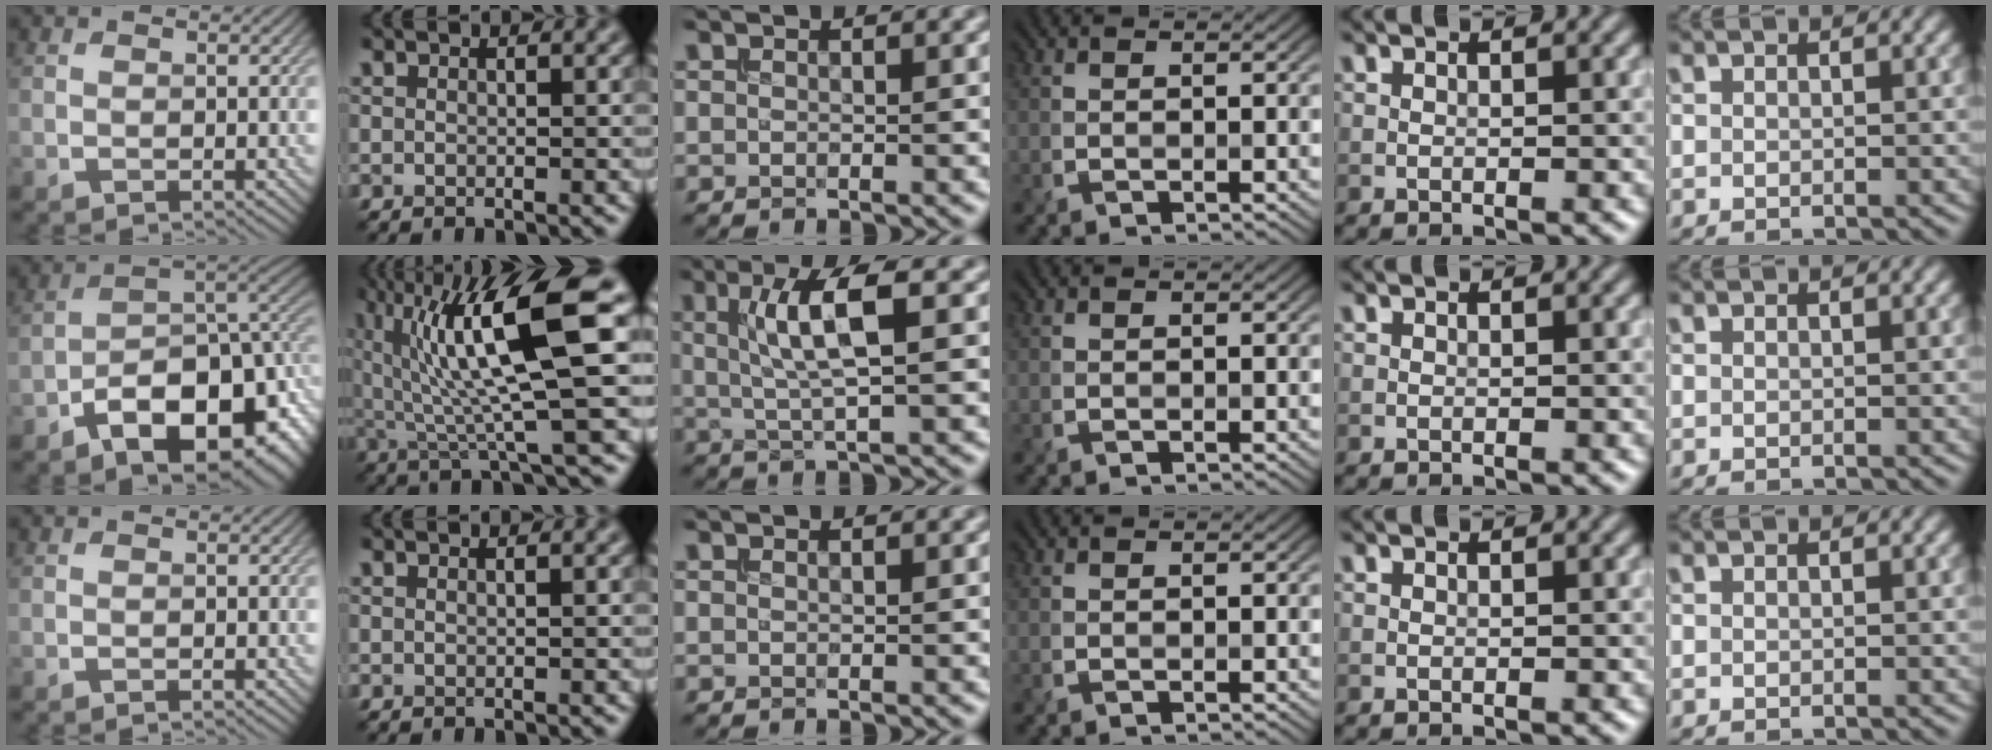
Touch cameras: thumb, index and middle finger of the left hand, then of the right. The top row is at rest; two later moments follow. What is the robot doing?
{"motion": "extract", "object": "bucket"}